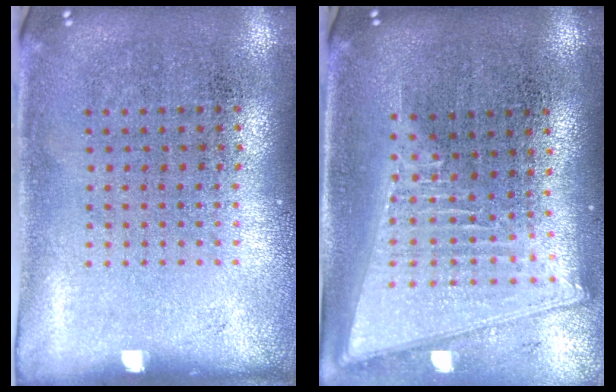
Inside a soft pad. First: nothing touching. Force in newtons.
{"total": 2.2, "press": 1.9, "slide": 1.2}